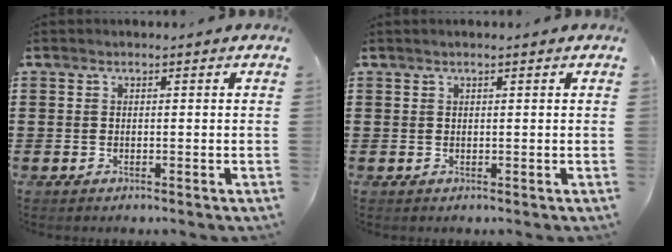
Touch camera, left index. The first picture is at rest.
{"total": 0.6, "force": [0.4, -0.1, 0.5], "torque": [-0.009, -0.001, 0.007]}